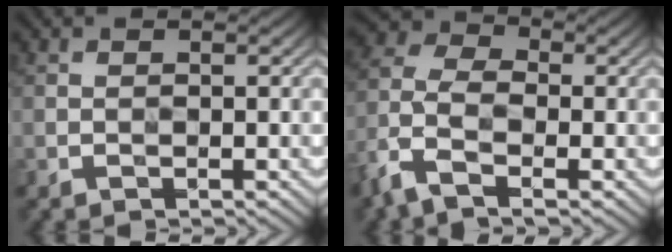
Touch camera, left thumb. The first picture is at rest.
{"total": 8.0, "force": [-4.0, 4.2, 5.5], "torque": [-0.141, -0.004, -0.098]}